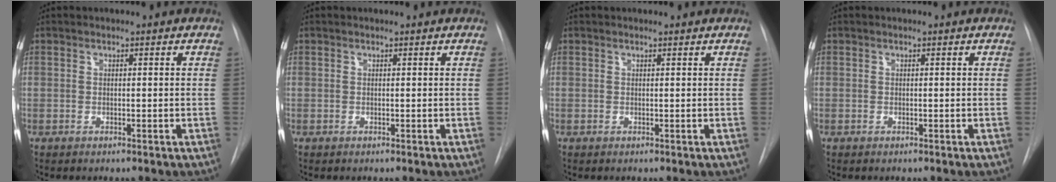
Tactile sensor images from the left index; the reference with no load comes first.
{"total": 0.6, "force": [0.6, 0.0, 0.1], "torque": [-0.002, 0.006, 0.007]}
{"total": 0.8, "force": [0.8, 0.0, 0.0], "torque": [-0.006, 0.005, 0.011]}
{"total": 0.0}